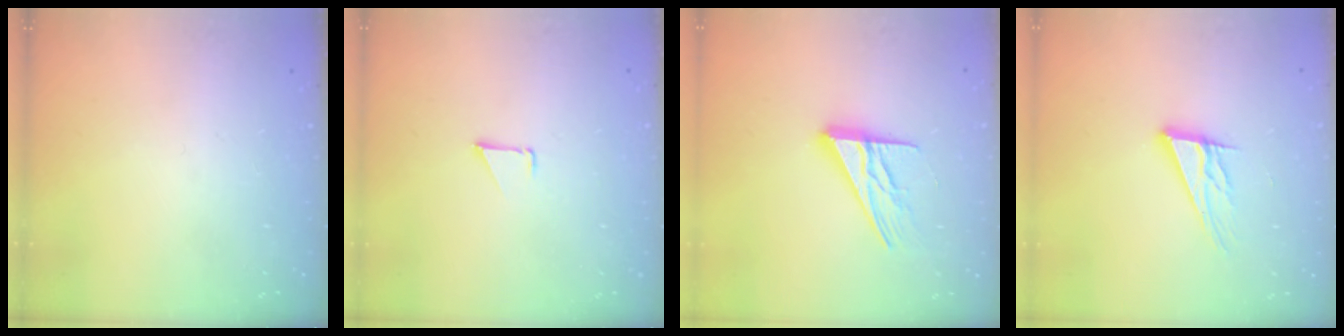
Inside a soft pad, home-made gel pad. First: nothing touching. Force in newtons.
{"total": 0.9, "press": 0.9, "slide": 0.1}
{"total": 13.9, "press": 13.8, "slide": 1.3}
{"total": 11.5, "press": 11.4, "slide": 1.9}